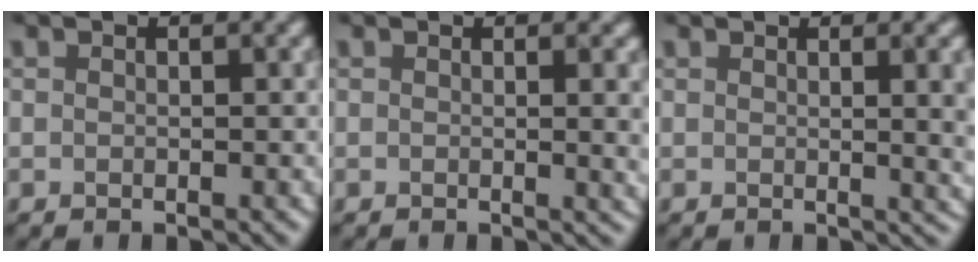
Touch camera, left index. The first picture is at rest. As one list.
[{"total": 2.8, "force": [0.3, 0.9, 2.6], "torque": [-0.019, 0.001, 0.000]}, {"total": 5.1, "force": [0.9, 1.9, 4.6], "torque": [-0.033, 0.002, 0.016]}]